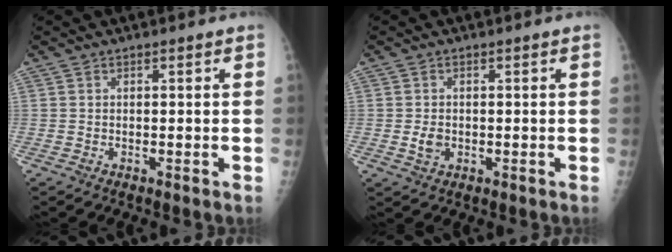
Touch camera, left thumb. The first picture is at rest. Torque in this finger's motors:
{"motor_torque": [-0.43, 0.40, 0.04, 0.00, 0.02]}